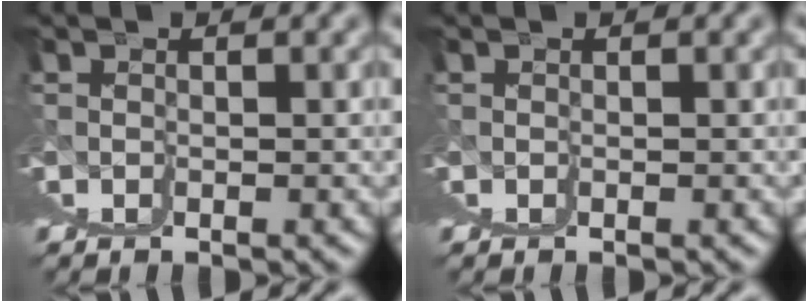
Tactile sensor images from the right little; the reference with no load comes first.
{"total": 0.0}